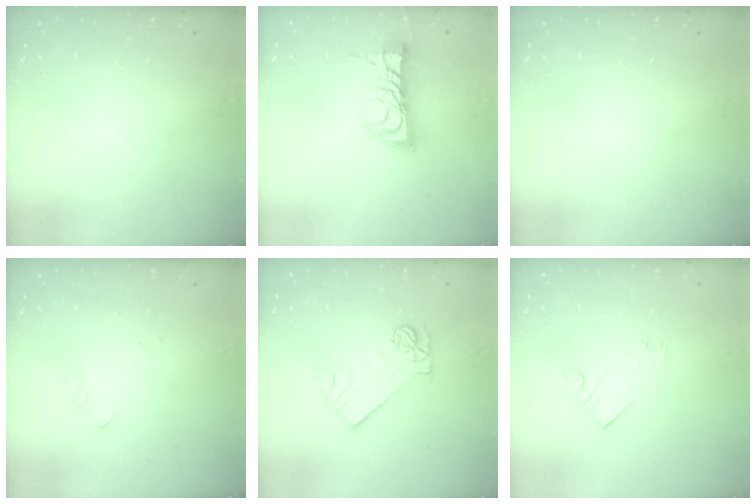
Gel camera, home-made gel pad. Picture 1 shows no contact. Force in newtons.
{"total": 10.8, "press": 10.8, "slide": 0.8}
{"total": 0.0}
{"total": 1.9, "press": 1.9, "slide": 0.2}
{"total": 10.7, "press": 10.7, "slide": 0.6}
{"total": 5.0, "press": 5.0, "slide": 0.2}